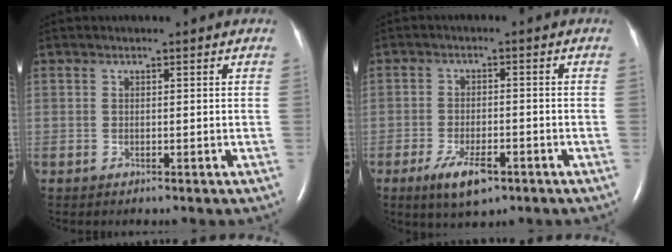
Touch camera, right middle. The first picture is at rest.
{"total": 6.2, "force": [-3.6, 2.1, 4.5], "torque": [-0.088, -0.008, -0.055]}